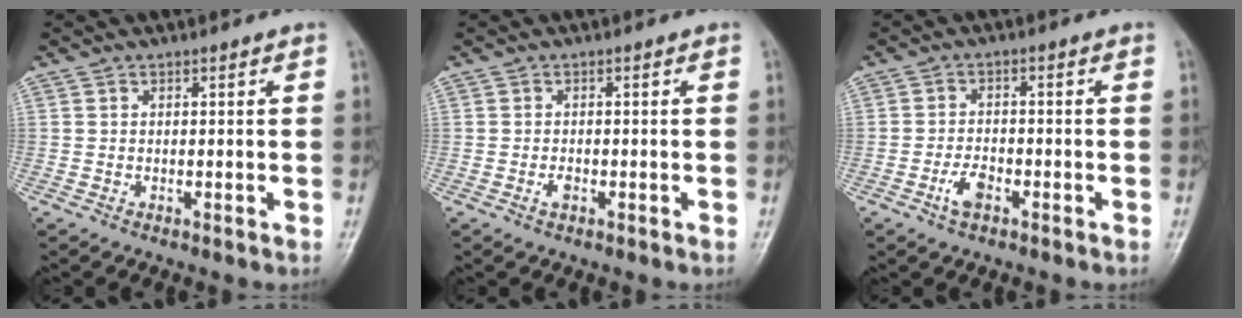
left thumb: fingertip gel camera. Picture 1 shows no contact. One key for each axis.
{"total": 1.4, "fx": -0.6, "fy": 0.8, "fz": 1.0, "tx": -0.018, "ty": 0.000, "tz": -0.013}
{"total": 3.8, "fx": -2.0, "fy": 1.9, "fz": 2.6, "tx": -0.049, "ty": 0.014, "tz": -0.039}